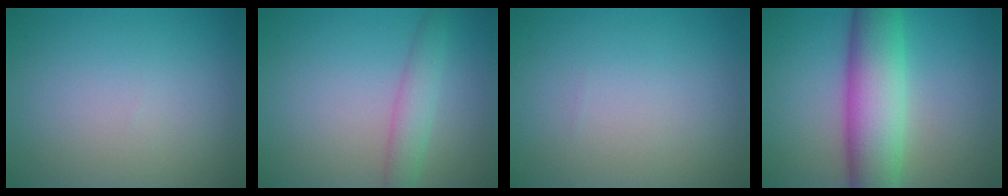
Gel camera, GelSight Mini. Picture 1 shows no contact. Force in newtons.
{"total": 2.8, "press": 2.8, "slide": 0.1}
{"total": 0.0}
{"total": 8.9, "press": 8.9, "slide": 0.4}